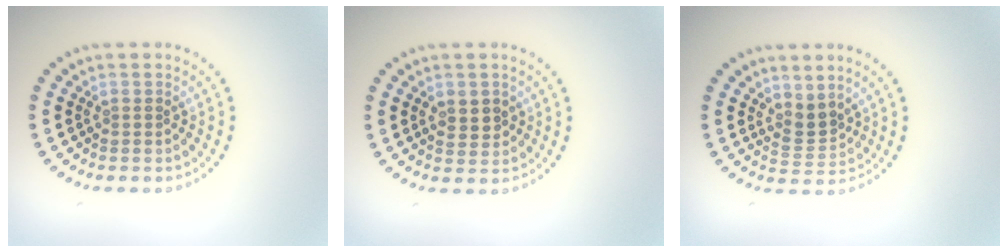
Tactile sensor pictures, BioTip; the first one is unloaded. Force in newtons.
{"total": 1.9, "press": 1.7, "slide": 0.6}
{"total": 2.3, "press": 1.7, "slide": 1.6}